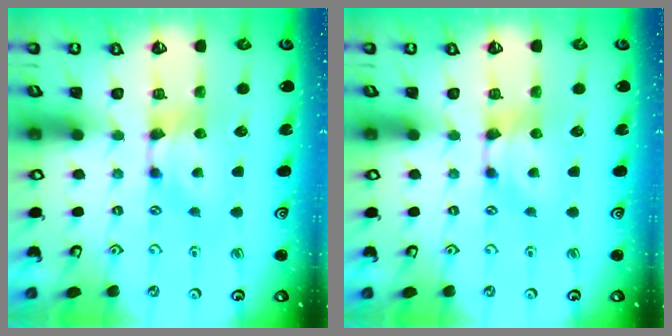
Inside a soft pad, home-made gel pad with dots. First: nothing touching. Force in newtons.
{"total": 0.0}